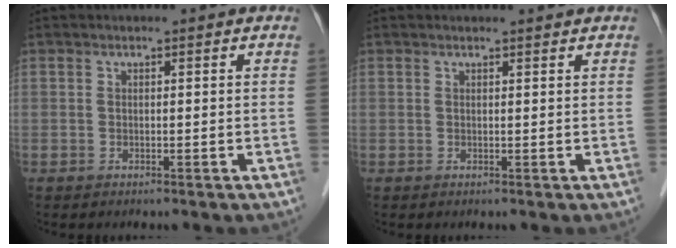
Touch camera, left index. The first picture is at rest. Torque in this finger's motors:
{"motor_torque": [0.17, -0.18, -0.02, -0.01]}